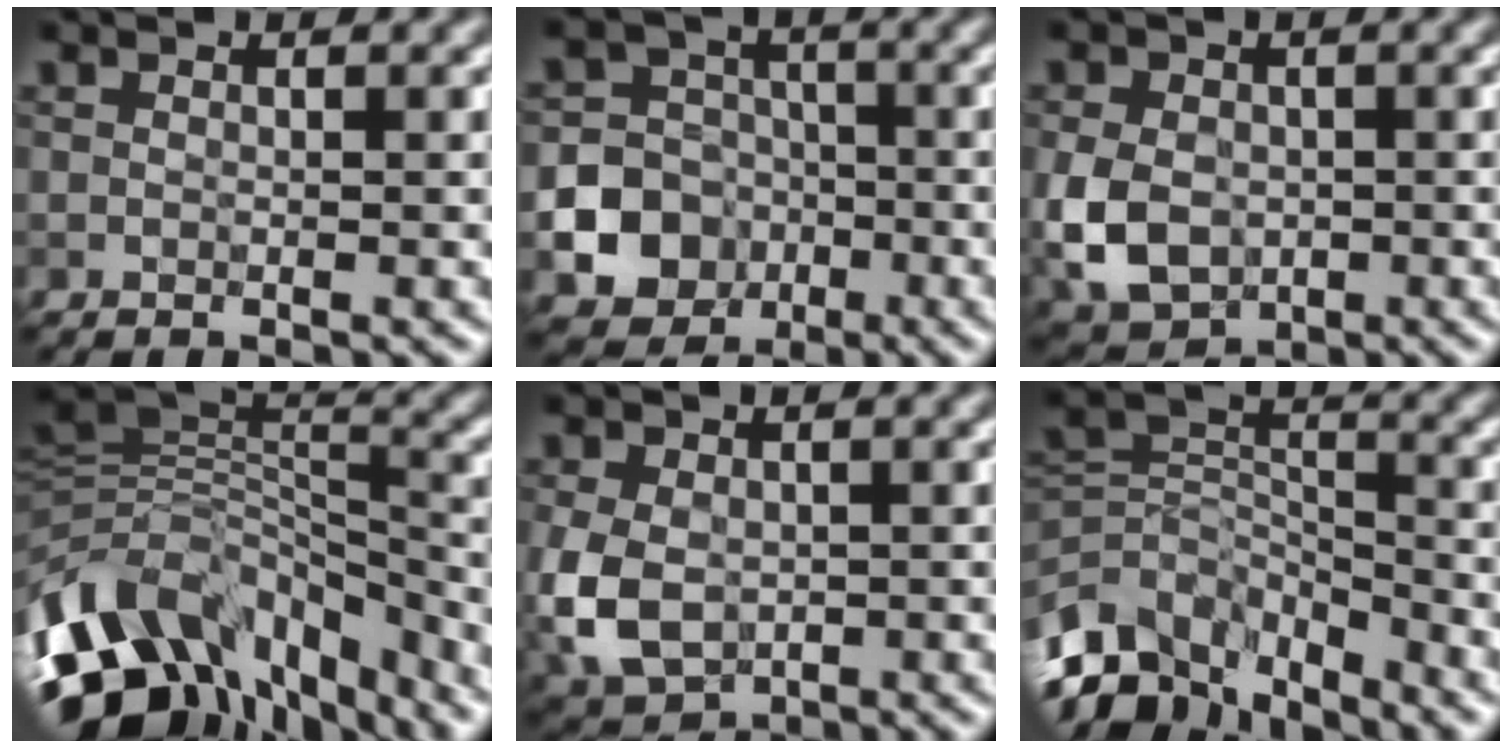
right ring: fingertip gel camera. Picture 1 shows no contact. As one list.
[{"total": 13.3, "force": [-4.6, 12.3, 2.3], "torque": [-0.060, -0.037, -0.088]}, {"total": 6.3, "force": [-1.3, 4.9, 3.9], "torque": [-0.095, -0.015, -0.027]}, {"total": 12.5, "force": [-7.0, 7.7, 6.9], "torque": [-0.144, 0.011, -0.119]}, {"total": 6.5, "force": [-1.2, 4.8, 4.2], "torque": [-0.109, -0.020, -0.021]}, {"total": 9.6, "force": [-6.2, 5.1, 5.3], "torque": [-0.107, -0.008, -0.119]}]